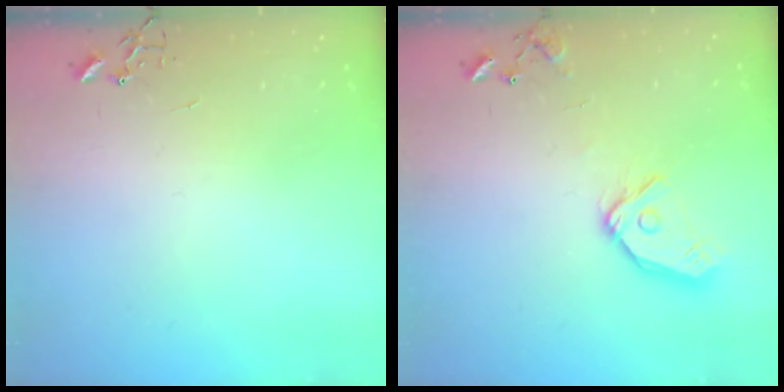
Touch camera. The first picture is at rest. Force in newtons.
{"total": 13.4, "press": 13.2, "slide": 1.8}